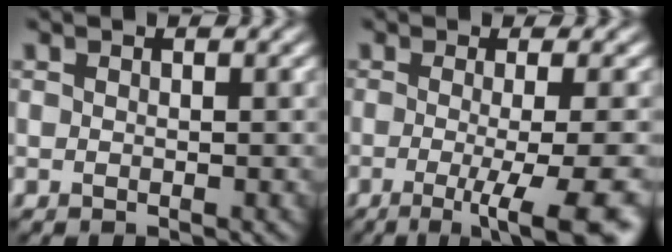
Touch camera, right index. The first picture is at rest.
{"total": 8.0, "force": [-2.4, 1.9, 7.3], "torque": [-0.089, -0.017, -0.036]}